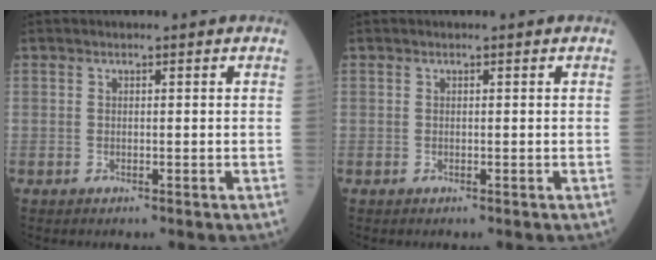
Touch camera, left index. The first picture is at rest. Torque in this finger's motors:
{"motor_torque": [0.00, 0.00, -0.01, 0.00]}